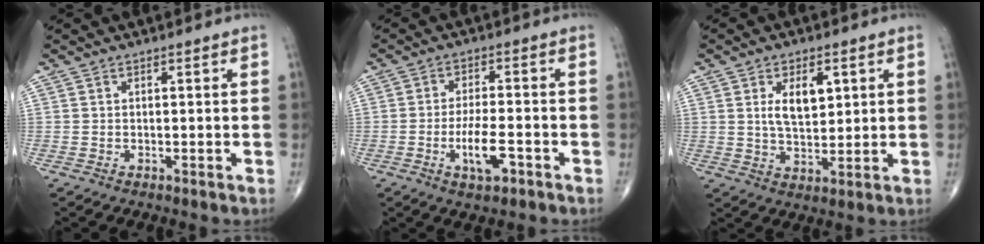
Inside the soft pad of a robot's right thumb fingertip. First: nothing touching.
{"total": 6.8, "force": [-2.8, 2.3, 5.8], "torque": [-0.101, 0.008, -0.048]}
{"total": 7.4, "force": [2.2, 3.9, 5.9], "torque": [-0.083, -0.015, 0.043]}